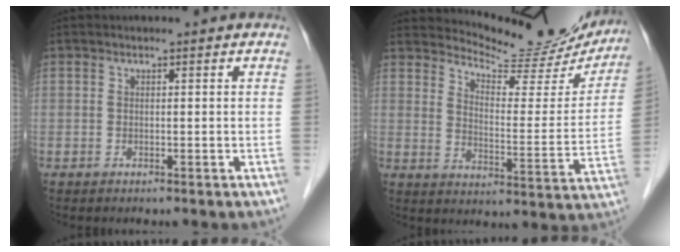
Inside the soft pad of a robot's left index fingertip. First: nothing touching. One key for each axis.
{"total": 17.2, "fx": 16.5, "fy": 3.1, "fz": 3.8, "tx": -0.049, "ty": -0.053, "tz": 0.206}